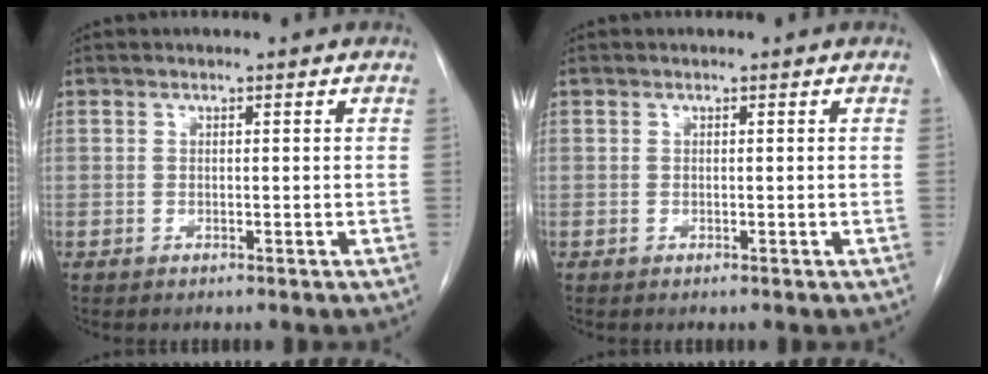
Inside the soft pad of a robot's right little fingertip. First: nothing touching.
{"total": 0.0}